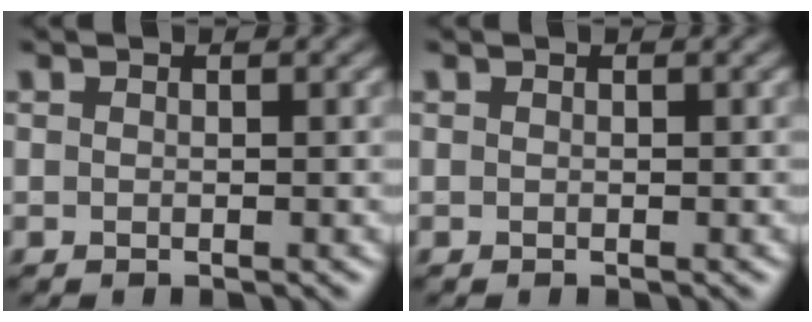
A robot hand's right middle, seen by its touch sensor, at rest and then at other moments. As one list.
[{"total": 0.0}]